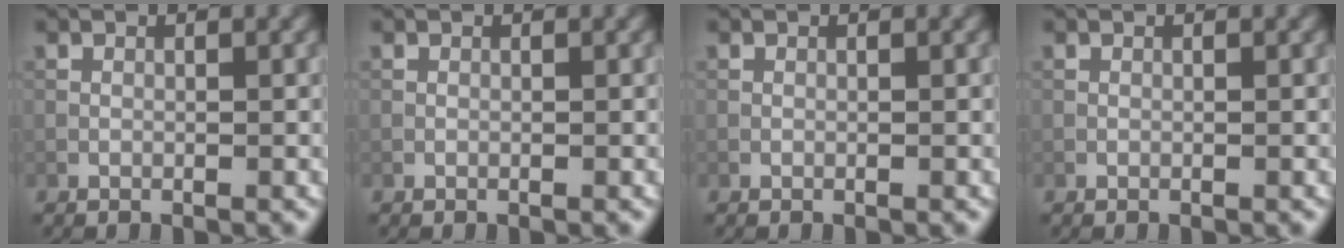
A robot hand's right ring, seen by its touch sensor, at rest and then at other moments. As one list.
[{"total": 0.0}, {"total": 0.0}, {"total": 0.0}]